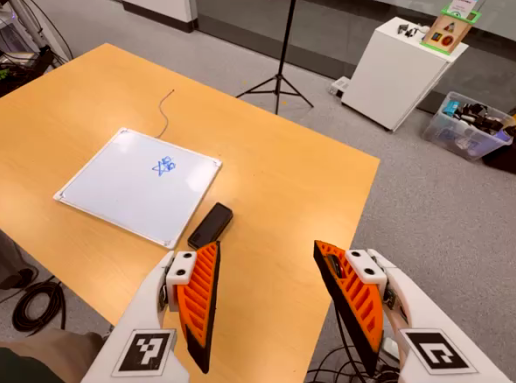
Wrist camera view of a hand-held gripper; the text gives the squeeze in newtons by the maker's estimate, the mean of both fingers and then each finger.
{"total": 0.0}